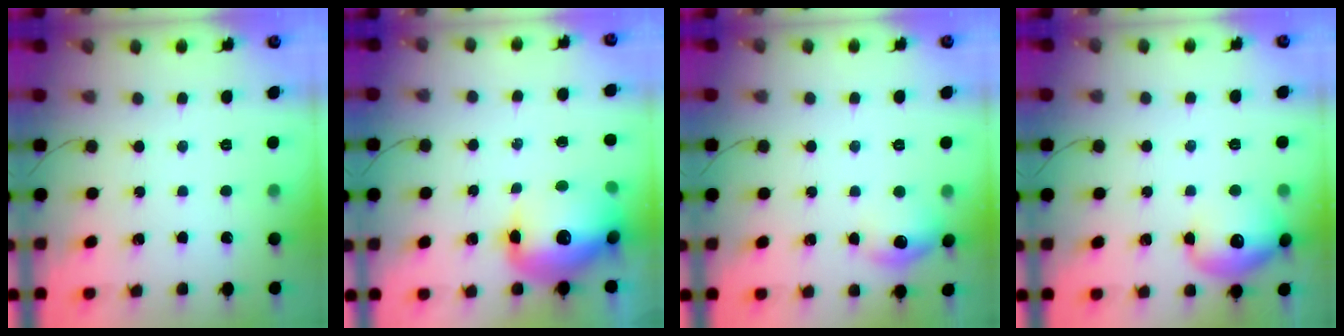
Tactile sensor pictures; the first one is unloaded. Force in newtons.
{"total": 16.2, "press": 15.8, "slide": 3.7}
{"total": 9.6, "press": 9.3, "slide": 2.4}
{"total": 12.8, "press": 12.6, "slide": 2.2}